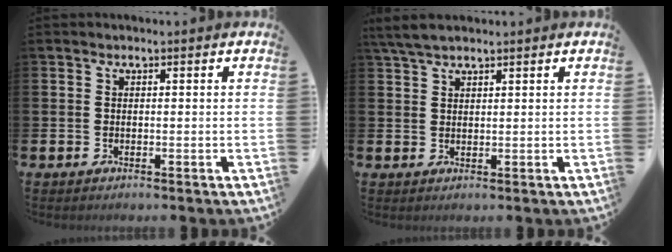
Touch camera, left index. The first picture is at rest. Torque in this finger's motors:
{"motor_torque": [0.96, -0.99, 0.36, 0.08]}